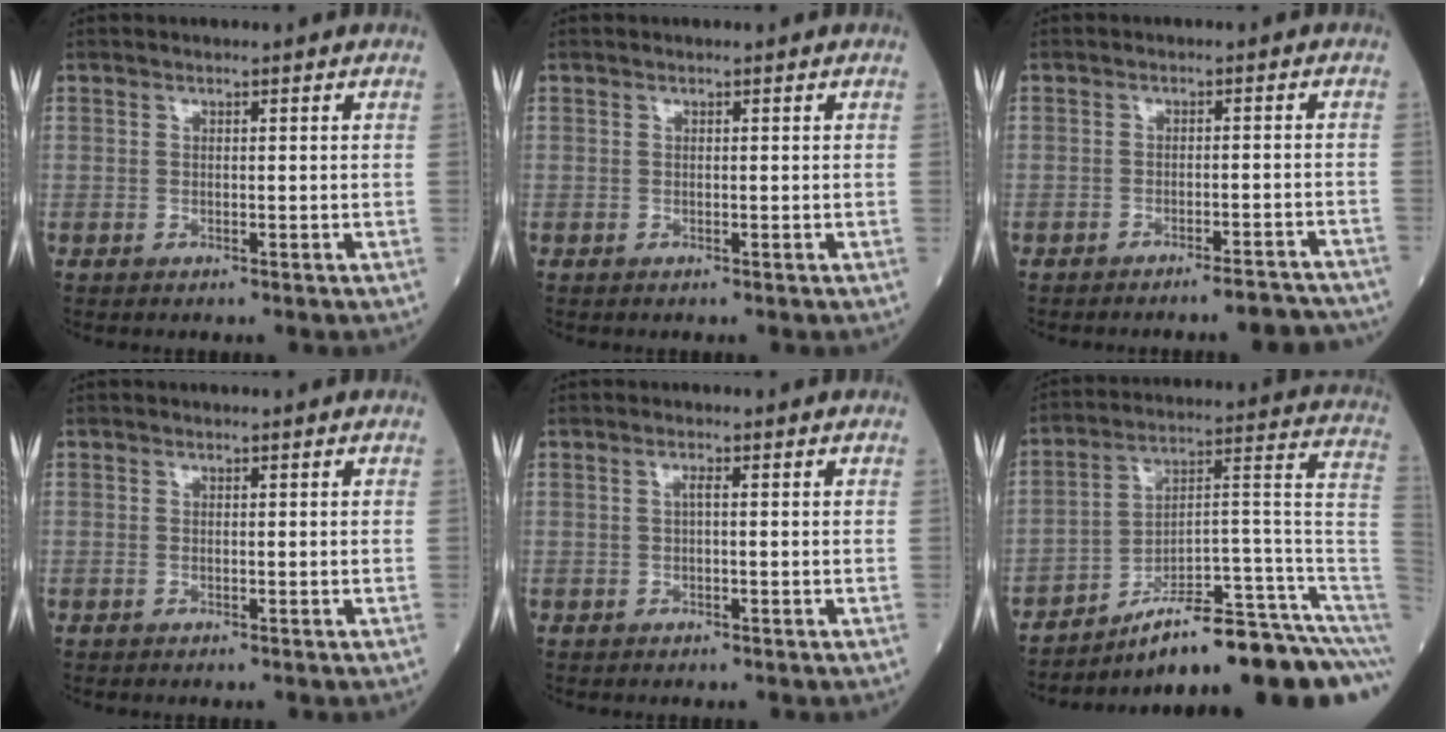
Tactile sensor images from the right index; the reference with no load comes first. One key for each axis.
{"total": 0.0}
{"total": 6.3, "fx": -6.1, "fy": 0.7, "fz": 1.7, "tx": 0.001, "ty": 0.008, "tz": -0.079}
{"total": 0.0}
{"total": 0.9, "fx": 0.0, "fy": 0.0, "fz": 0.9, "tx": -0.018, "ty": 0.001, "tz": -0.001}
{"total": 19.3, "fx": -13.9, "fy": 1.8, "fz": 13.3, "tx": -0.110, "ty": 0.062, "tz": -0.206}